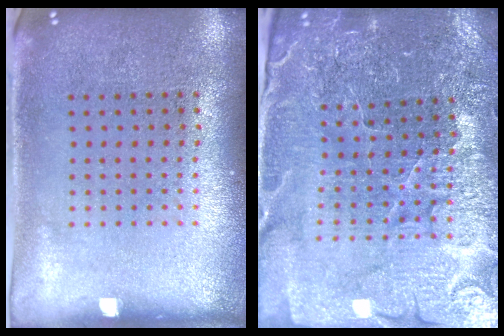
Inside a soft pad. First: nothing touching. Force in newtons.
{"total": 4.2, "press": 4.1, "slide": 0.8}